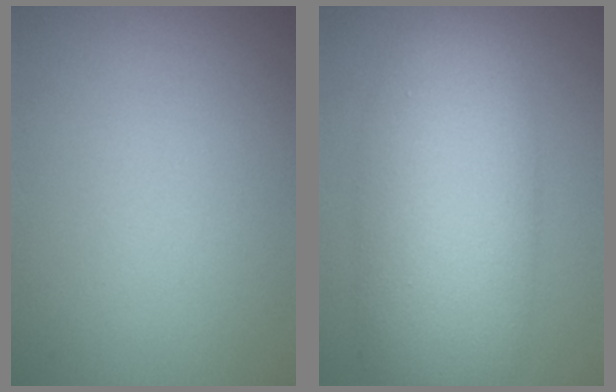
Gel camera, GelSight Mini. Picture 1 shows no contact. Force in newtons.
{"total": 9.4, "press": 9.4, "slide": 0.1}